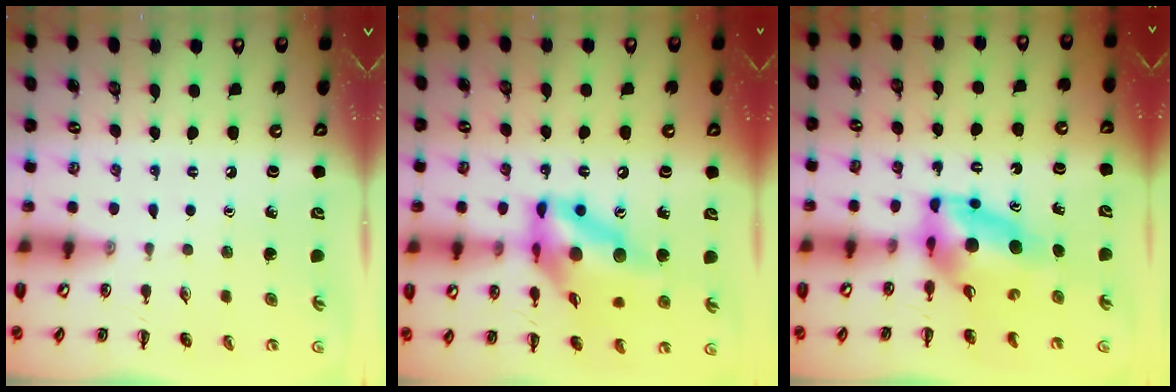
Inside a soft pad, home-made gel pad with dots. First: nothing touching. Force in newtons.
{"total": 14.8, "press": 14.0, "slide": 5.0}
{"total": 7.9, "press": 7.6, "slide": 2.3}